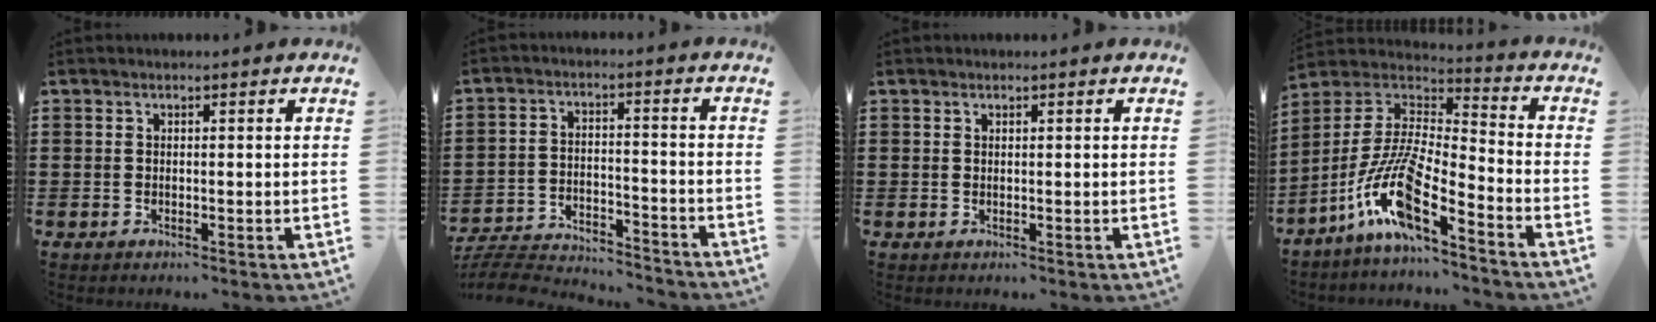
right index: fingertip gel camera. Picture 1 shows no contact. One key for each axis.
{"total": 6.2, "fx": -6.1, "fy": 0.4, "fz": 1.2, "tx": -0.035, "ty": 0.000, "tz": -0.125}
{"total": 0.0}
{"total": 11.9, "fx": -7.5, "fy": 2.2, "fz": 9.0, "tx": -0.206, "ty": -0.013, "tz": -0.155}